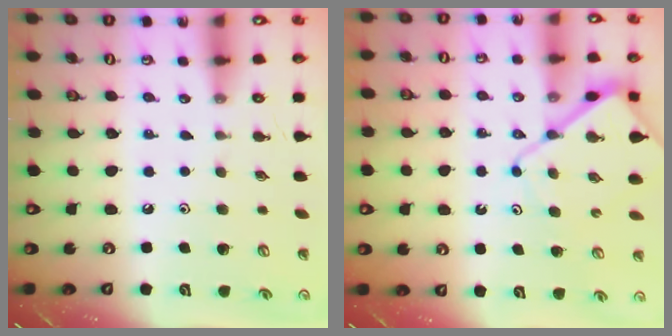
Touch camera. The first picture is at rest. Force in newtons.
{"total": 9.7, "press": 9.7, "slide": 1.1}